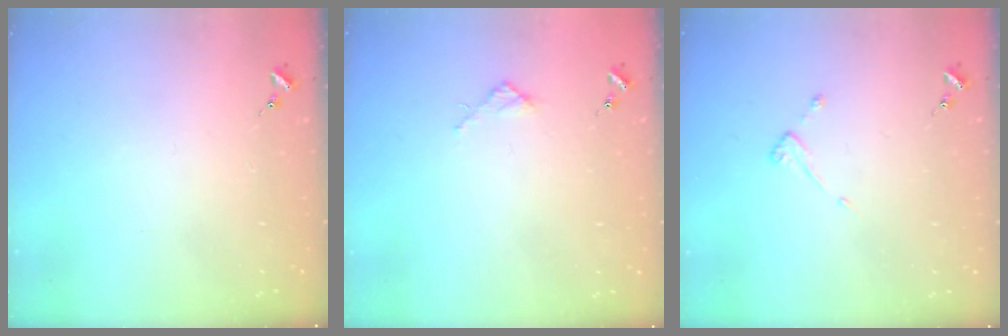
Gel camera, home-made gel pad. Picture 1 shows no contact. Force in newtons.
{"total": 2.7, "press": 2.7, "slide": 0.3}
{"total": 3.6, "press": 3.6, "slide": 0.3}